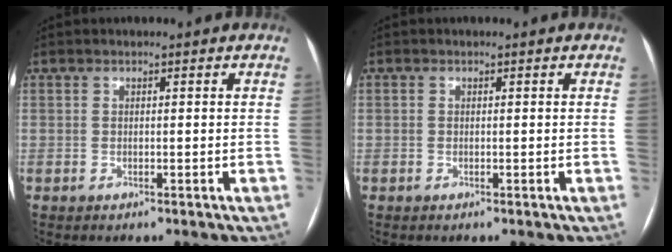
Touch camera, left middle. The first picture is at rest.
{"total": 0.0}